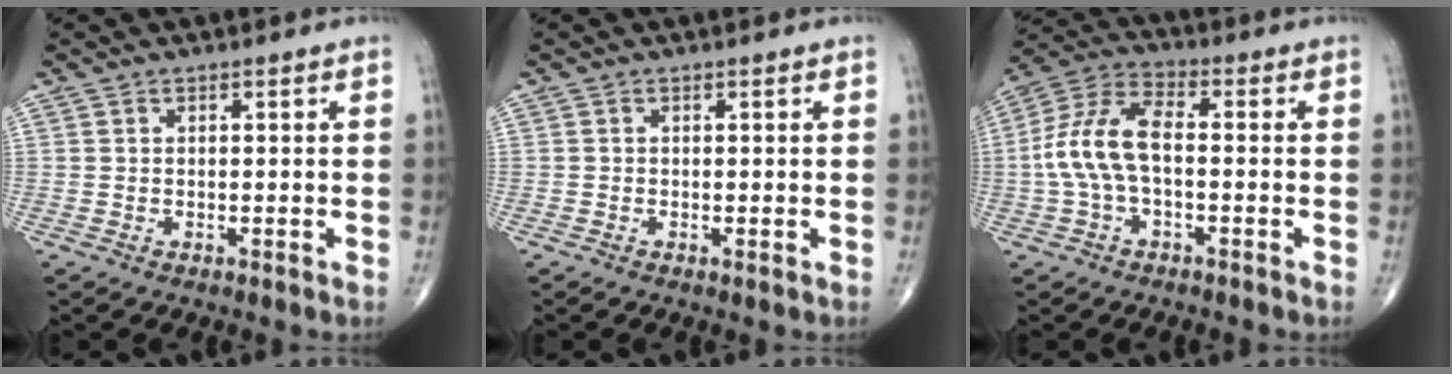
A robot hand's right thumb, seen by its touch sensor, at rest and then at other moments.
{"total": 0.0}
{"total": 11.0, "force": [-1.0, 5.6, 9.4], "torque": [-0.202, 0.037, -0.026]}